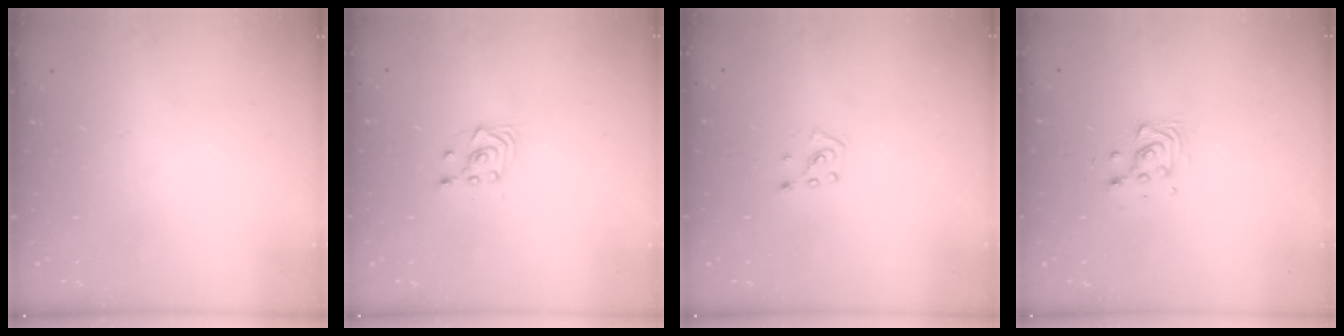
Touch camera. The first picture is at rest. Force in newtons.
{"total": 3.5, "press": 3.2, "slide": 1.5}
{"total": 3.6, "press": 3.6, "slide": 0.4}
{"total": 7.3, "press": 7.1, "slide": 2.0}